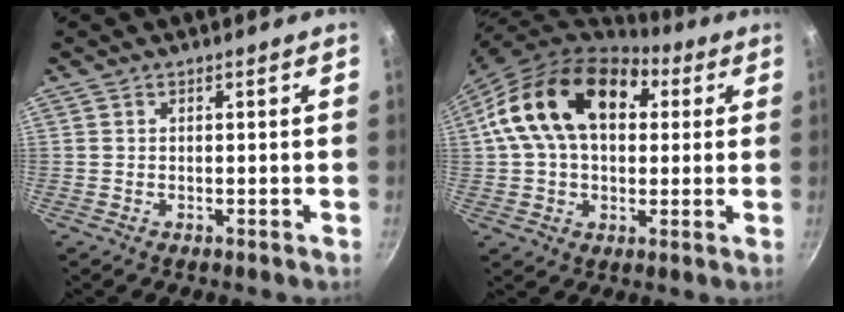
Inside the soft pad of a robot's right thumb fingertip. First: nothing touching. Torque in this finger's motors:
{"motor_torque": [1.43, 3.57, 1.09, -0.82, 0.63]}